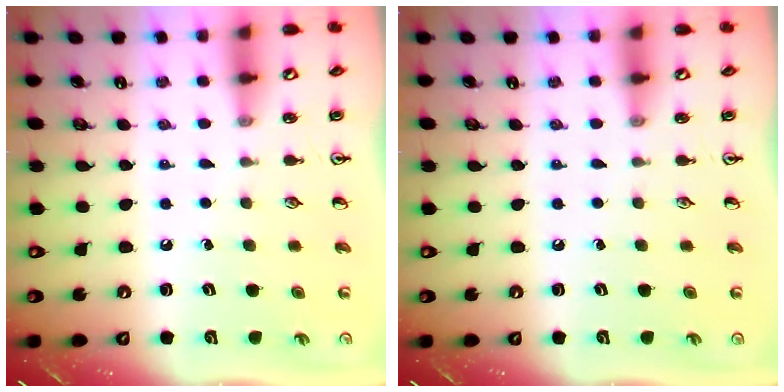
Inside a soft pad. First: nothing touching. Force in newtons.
{"total": 0.0}